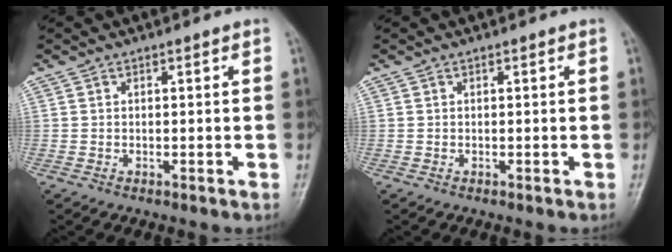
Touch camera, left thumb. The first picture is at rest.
{"total": 0.0}